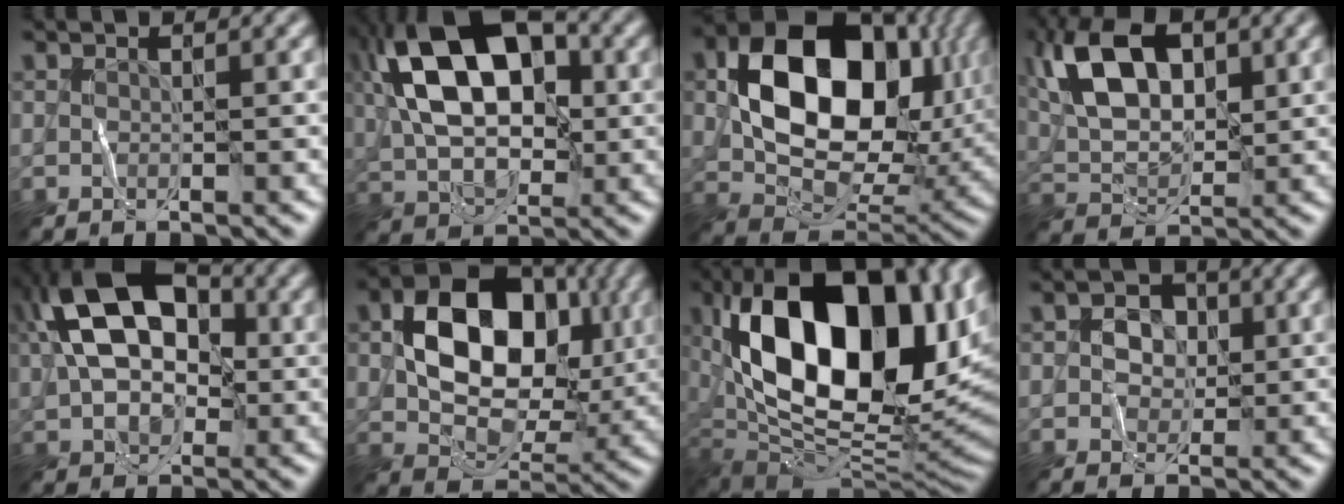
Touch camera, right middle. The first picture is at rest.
{"total": 12.7, "force": [2.5, 7.4, 10.0], "torque": [-0.164, 0.028, 0.027]}
{"total": 14.9, "force": [2.6, 10.0, 10.7], "torque": [-0.169, 0.000, 0.052]}
{"total": 9.0, "force": [3.0, 5.2, 6.7], "torque": [-0.141, 0.020, 0.049]}
{"total": 11.5, "force": [2.2, 7.5, 8.4], "torque": [-0.152, 0.031, 0.021]}
{"total": 11.0, "force": [1.7, 7.4, 8.0], "torque": [-0.129, 0.009, 0.027]}
{"total": 18.2, "force": [4.2, 9.9, 14.7], "torque": [-0.244, 0.016, 0.065]}
{"total": 2.0, "force": [0.2, 1.8, 0.8], "torque": [-0.008, 0.007, -0.004]}